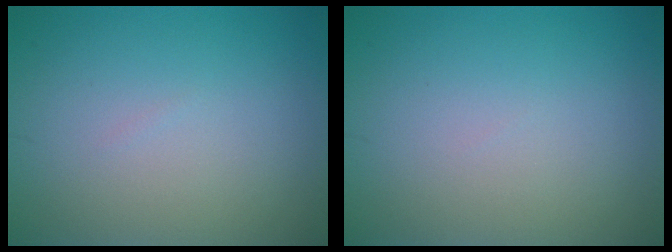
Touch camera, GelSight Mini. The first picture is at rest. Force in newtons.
{"total": 0.0}